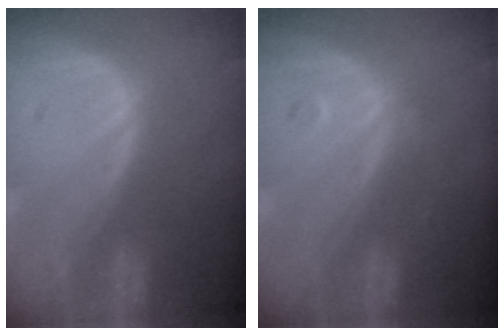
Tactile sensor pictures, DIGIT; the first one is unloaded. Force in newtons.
{"total": 1.3, "press": 1.3, "slide": 0.1}